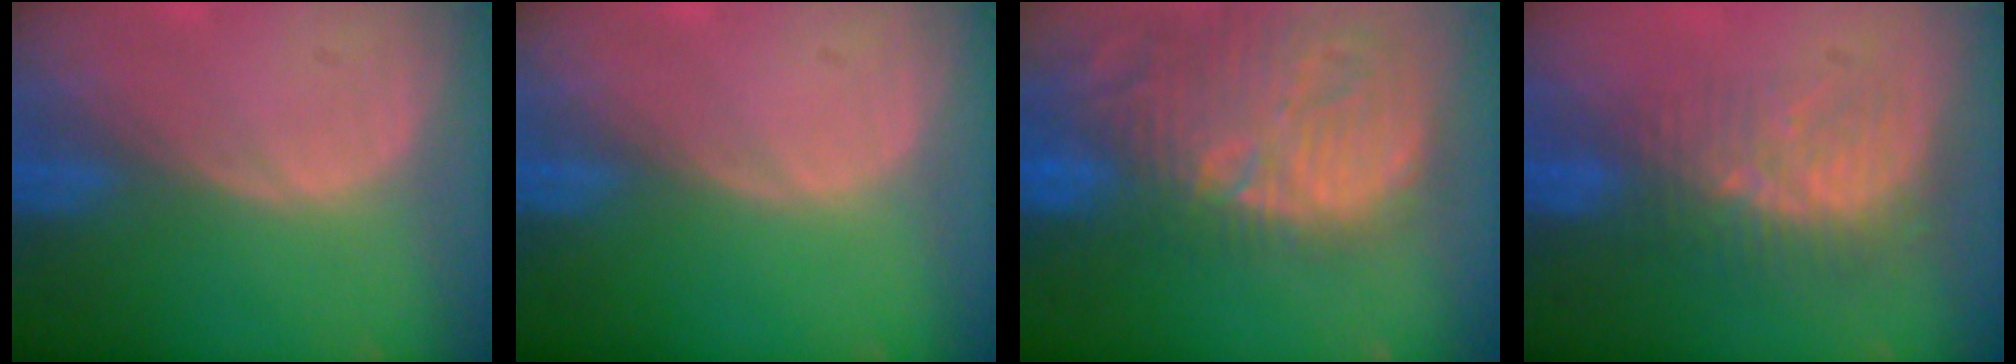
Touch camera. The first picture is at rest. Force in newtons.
{"total": 0.0}
{"total": 15.1, "press": 13.2, "slide": 7.4}
{"total": 9.0, "press": 7.6, "slide": 4.9}